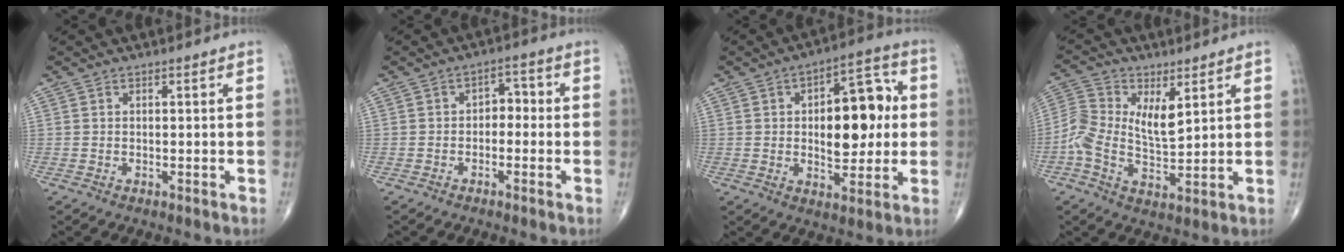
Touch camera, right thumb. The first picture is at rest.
{"total": 3.5, "force": [-0.7, 2.5, 2.4], "torque": [-0.012, 0.020, -0.022]}
{"total": 14.9, "force": [1.1, 7.9, 12.6], "torque": [-0.136, 0.015, 0.015]}
{"total": 8.4, "force": [1.8, 4.5, 6.8], "torque": [-0.121, 0.002, 0.031]}